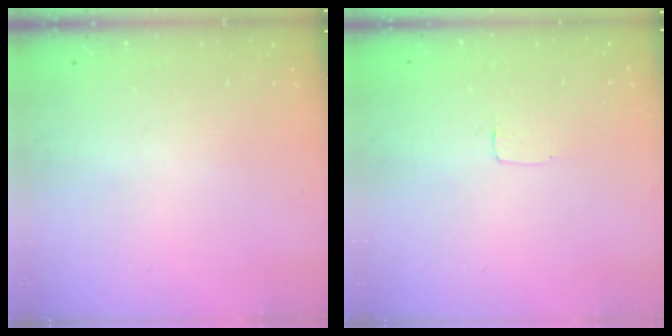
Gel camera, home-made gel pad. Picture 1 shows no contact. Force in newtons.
{"total": 2.6, "press": 2.6, "slide": 0.2}